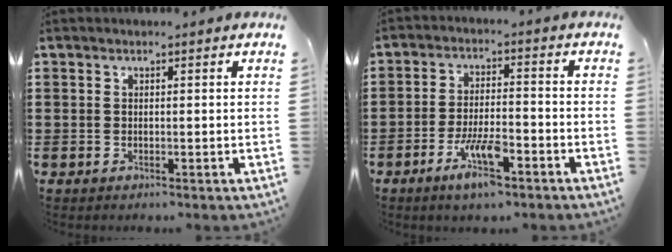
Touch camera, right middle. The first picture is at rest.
{"total": 7.4, "force": [-4.1, 2.2, 5.8], "torque": [-0.118, -0.002, -0.075]}